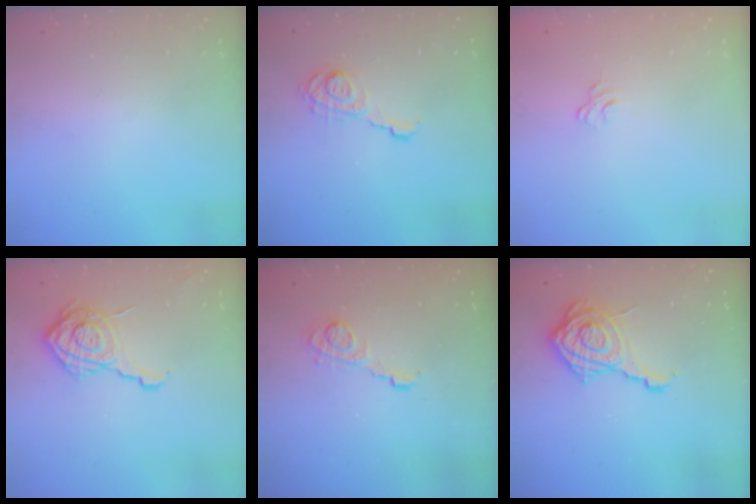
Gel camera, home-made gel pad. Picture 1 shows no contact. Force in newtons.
{"total": 9.6, "press": 9.6, "slide": 0.5}
{"total": 3.7, "press": 3.5, "slide": 1.2}
{"total": 18.1, "press": 18.1, "slide": 0.8}
{"total": 5.3, "press": 5.2, "slide": 0.8}
{"total": 14.4, "press": 14.4, "slide": 0.9}